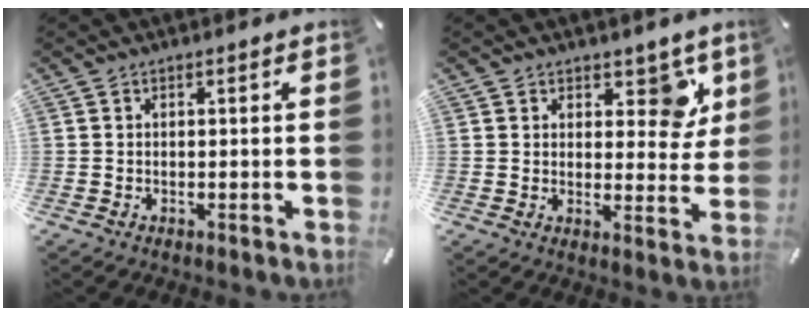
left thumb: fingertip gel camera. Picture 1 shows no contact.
{"total": 7.8, "force": [4.7, 4.9, 3.9], "torque": [-0.029, -0.030, 0.078]}